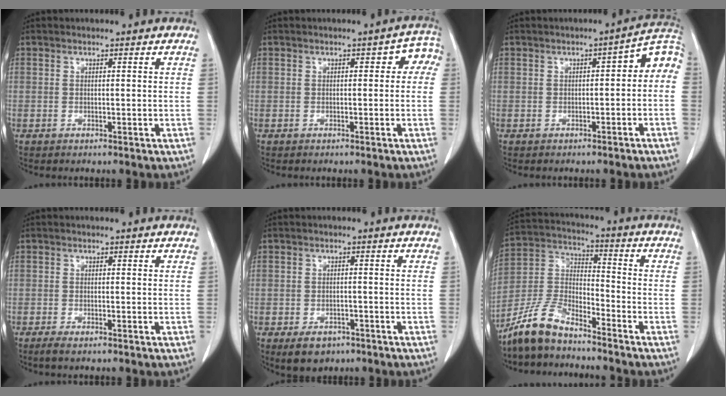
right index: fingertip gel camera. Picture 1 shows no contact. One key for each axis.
{"total": 3.5, "fx": 0.1, "fy": 2.0, "fz": 2.8, "tx": -0.020, "ty": 0.025, "tz": -0.005}
{"total": 5.9, "fx": -0.8, "fy": 2.4, "fz": 5.3, "tx": -0.063, "ty": 0.032, "tz": -0.012}
{"total": 1.6, "fx": -1.1, "fy": 0.3, "fz": 1.1, "tx": -0.024, "ty": -0.004, "tz": -0.020}
{"total": 4.4, "fx": -2.8, "fy": 2.8, "fz": 1.9, "tx": -0.029, "ty": 0.000, "tz": -0.033}
{"total": 9.5, "fx": -8.2, "fy": 2.6, "fz": 4.0, "tx": -0.100, "ty": 0.007, "tz": -0.165}